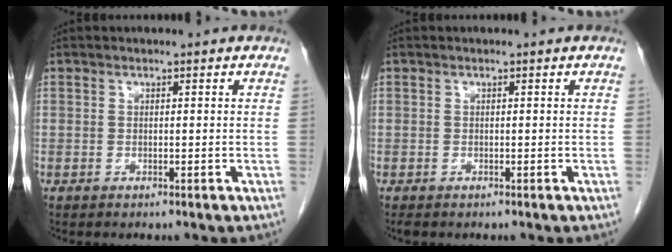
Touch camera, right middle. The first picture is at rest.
{"total": 0.7, "force": [-0.6, 0.3, 0.2], "torque": [-0.007, -0.001, -0.010]}